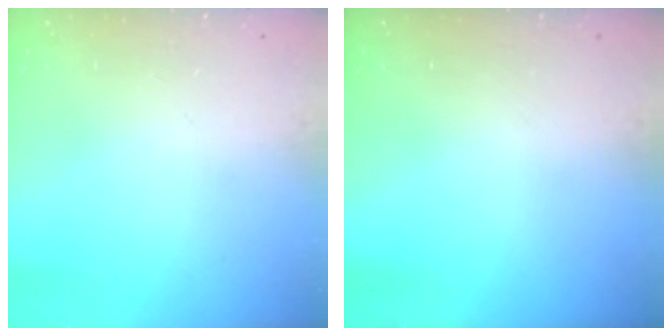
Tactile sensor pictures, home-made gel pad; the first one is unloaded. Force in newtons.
{"total": 0.0}